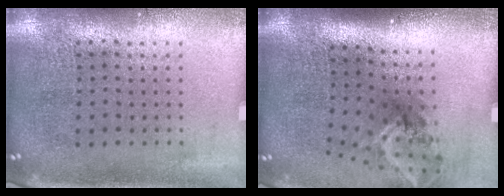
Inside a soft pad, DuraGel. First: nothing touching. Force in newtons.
{"total": 2.1, "press": 1.3, "slide": 1.6}